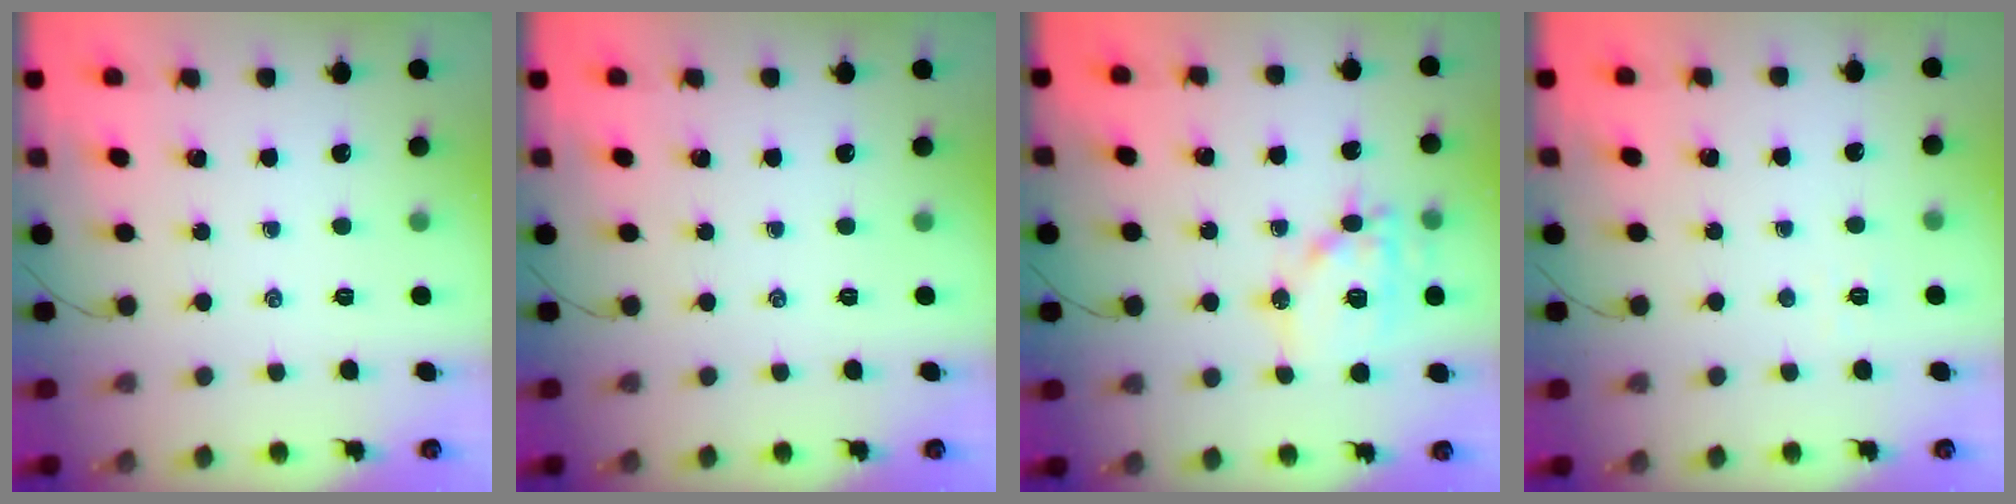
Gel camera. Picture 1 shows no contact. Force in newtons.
{"total": 0.0}
{"total": 14.0, "press": 13.9, "slide": 1.9}
{"total": 2.4, "press": 2.3, "slide": 0.5}